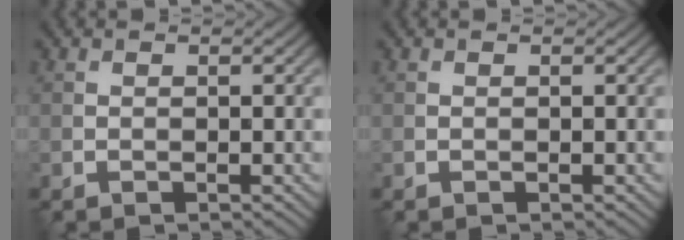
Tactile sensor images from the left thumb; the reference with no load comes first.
{"total": 0.0}